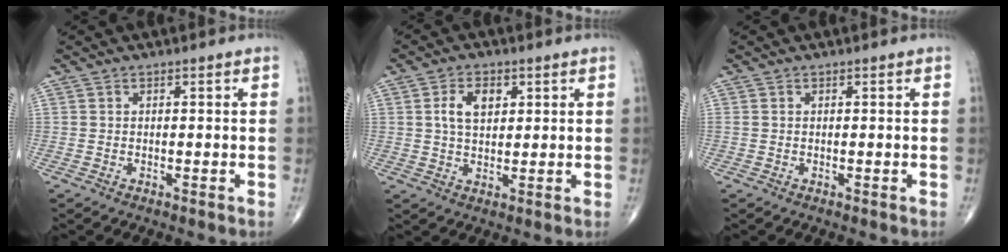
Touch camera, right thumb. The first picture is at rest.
{"total": 5.8, "force": [1.7, 3.6, 4.2], "torque": [-0.067, -0.002, 0.029]}
{"total": 0.0}